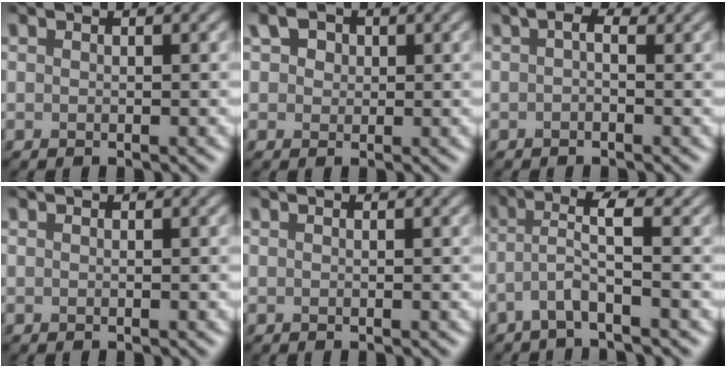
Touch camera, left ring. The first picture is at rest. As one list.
[{"total": 2.3, "force": [0.9, 1.8, 1.1], "torque": [-0.020, 0.004, 0.008]}, {"total": 0.9, "force": [-0.1, 0.3, 0.9], "torque": [-0.020, 0.000, -0.004]}, {"total": 0.0}, {"total": 0.0}, {"total": 3.2, "force": [-1.0, 0.1, 3.1], "torque": [-0.061, 0.011, -0.031]}]